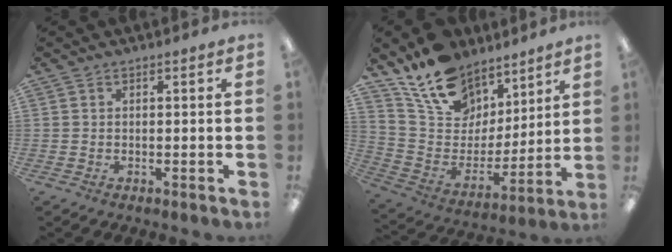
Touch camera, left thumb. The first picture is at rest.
{"total": 16.9, "force": [12.5, 10.0, 5.4], "torque": [-0.120, -0.084, 0.236]}